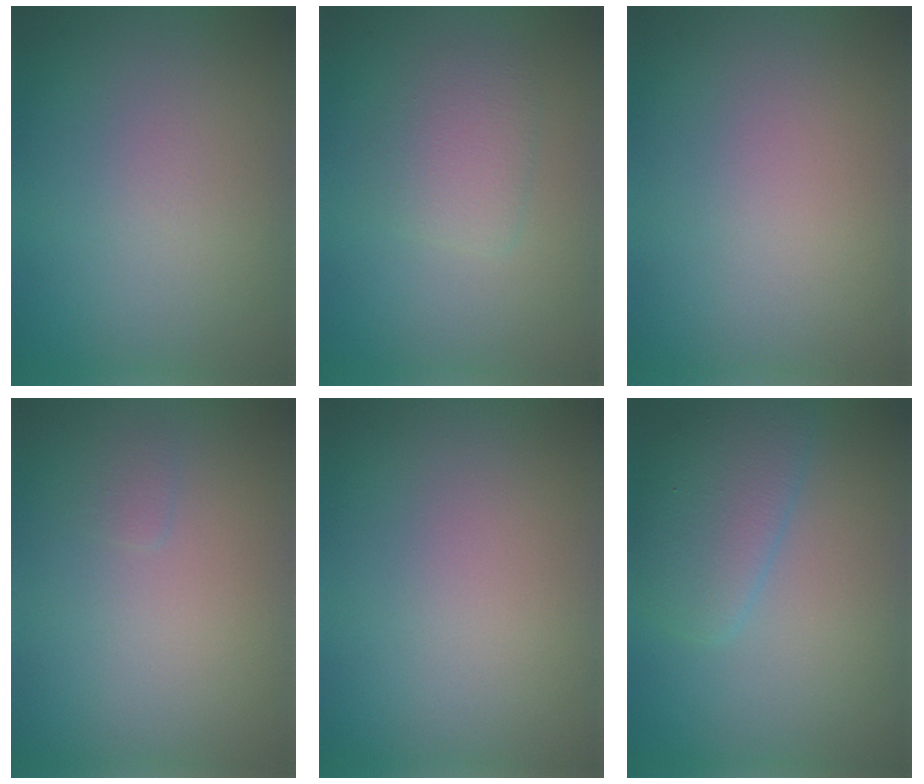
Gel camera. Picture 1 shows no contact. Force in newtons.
{"total": 2.1, "press": 2.1, "slide": 0.1}
{"total": 0.0}
{"total": 0.6, "press": 0.6, "slide": 0.1}
{"total": 0.0}
{"total": 3.6, "press": 3.6, "slide": 0.2}